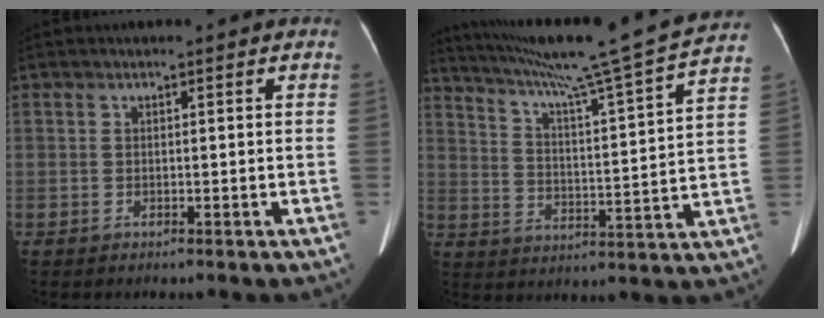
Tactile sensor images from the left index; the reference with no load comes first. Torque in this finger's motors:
{"motor_torque": [0.36, -1.05, 0.00, 0.08]}